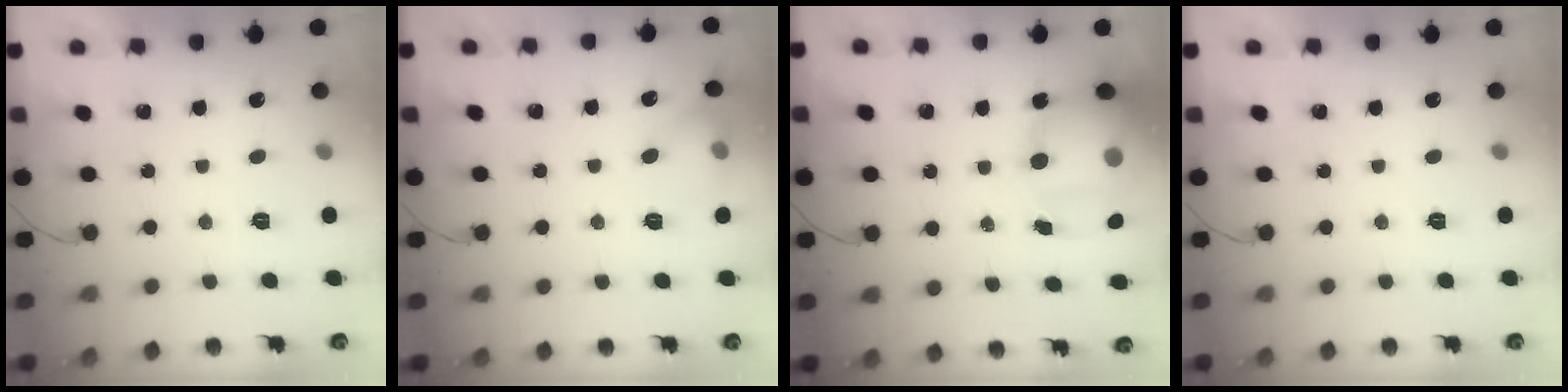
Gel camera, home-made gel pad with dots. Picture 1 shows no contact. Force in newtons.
{"total": 6.9, "press": 6.7, "slide": 1.7}
{"total": 16.2, "press": 15.8, "slide": 3.5}
{"total": 0.0}